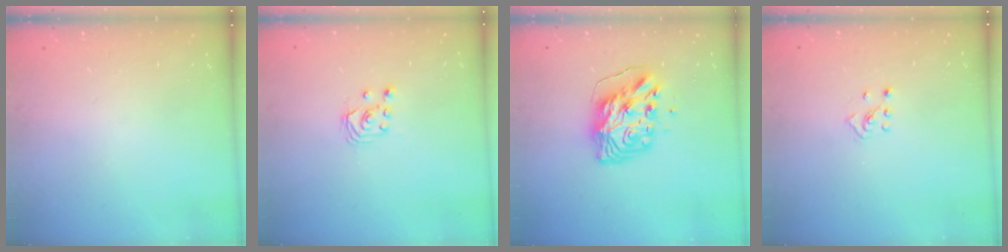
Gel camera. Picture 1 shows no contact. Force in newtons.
{"total": 2.6, "press": 2.6, "slide": 0.3}
{"total": 9.7, "press": 9.6, "slide": 1.3}
{"total": 2.5, "press": 2.4, "slide": 0.7}